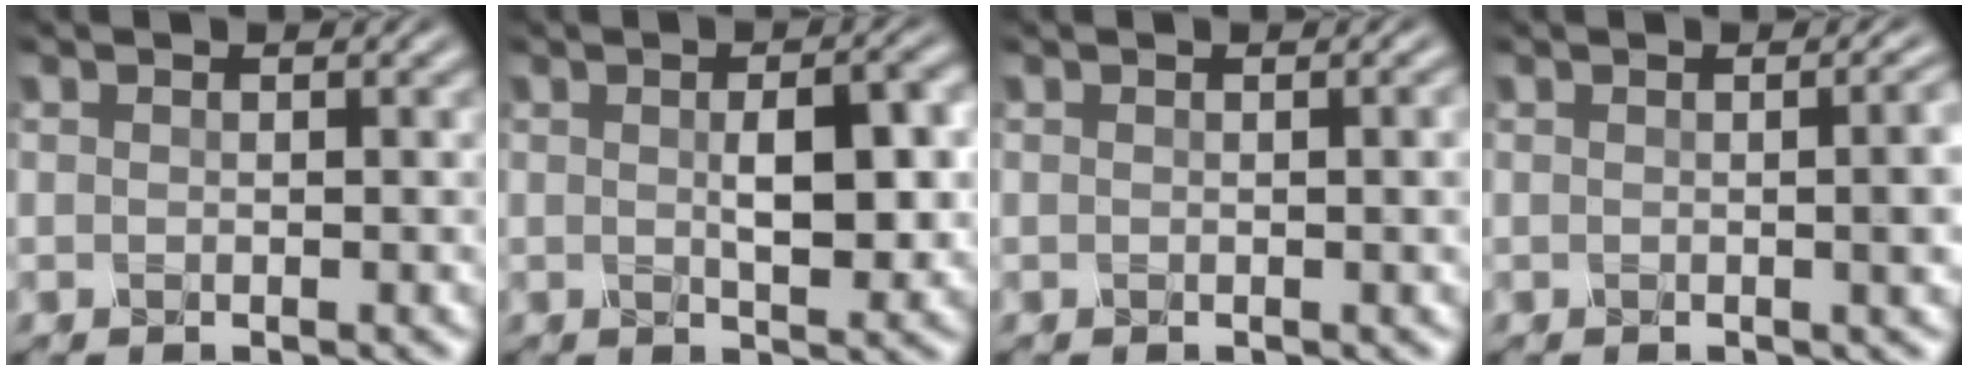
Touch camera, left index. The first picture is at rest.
{"total": 5.8, "force": [0.5, 2.3, 5.3], "torque": [-0.073, 0.006, 0.005]}
{"total": 2.9, "force": [0.8, 1.2, 2.5], "torque": [-0.022, 0.011, 0.000]}
{"total": 6.3, "force": [0.9, 3.1, 5.4], "torque": [-0.024, 0.037, -0.010]}